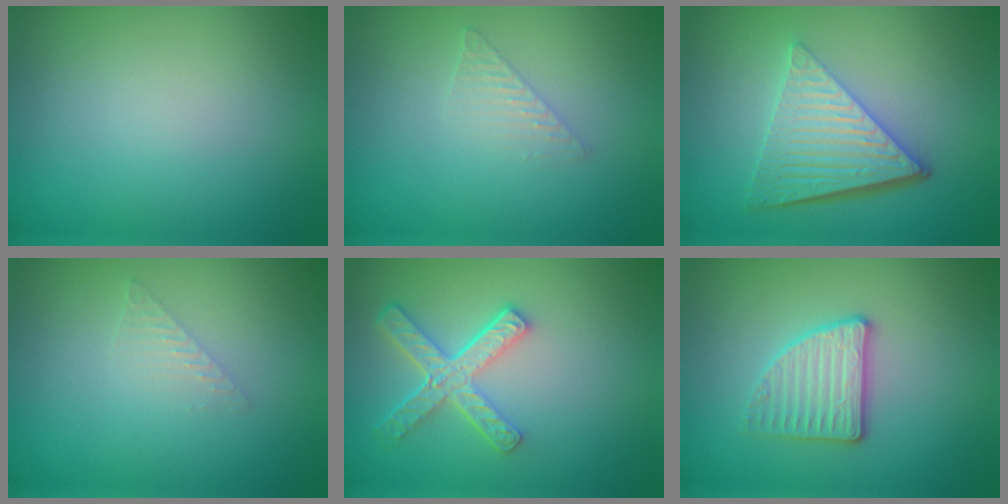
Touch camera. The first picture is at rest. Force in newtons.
{"total": 1.4, "press": 1.4, "slide": 0.1}
{"total": 6.6, "press": 4.4, "slide": 4.9}
{"total": 1.0, "press": 1.0, "slide": 0.0}
{"total": 4.5, "press": 3.3, "slide": 3.0}
{"total": 3.1, "press": 2.9, "slide": 0.9}